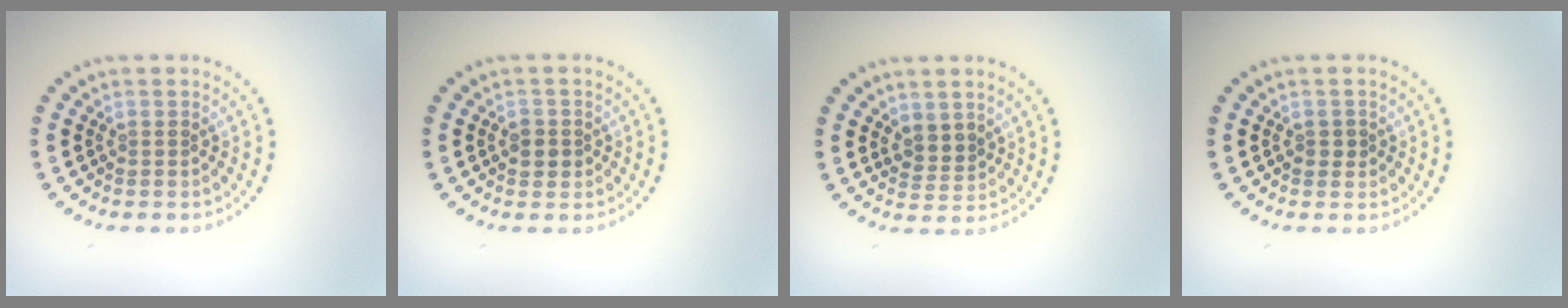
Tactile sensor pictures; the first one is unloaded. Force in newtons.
{"total": 1.7, "press": 1.6, "slide": 0.3}
{"total": 1.8, "press": 1.4, "slide": 1.2}
{"total": 1.1, "press": 1.1, "slide": 0.2}